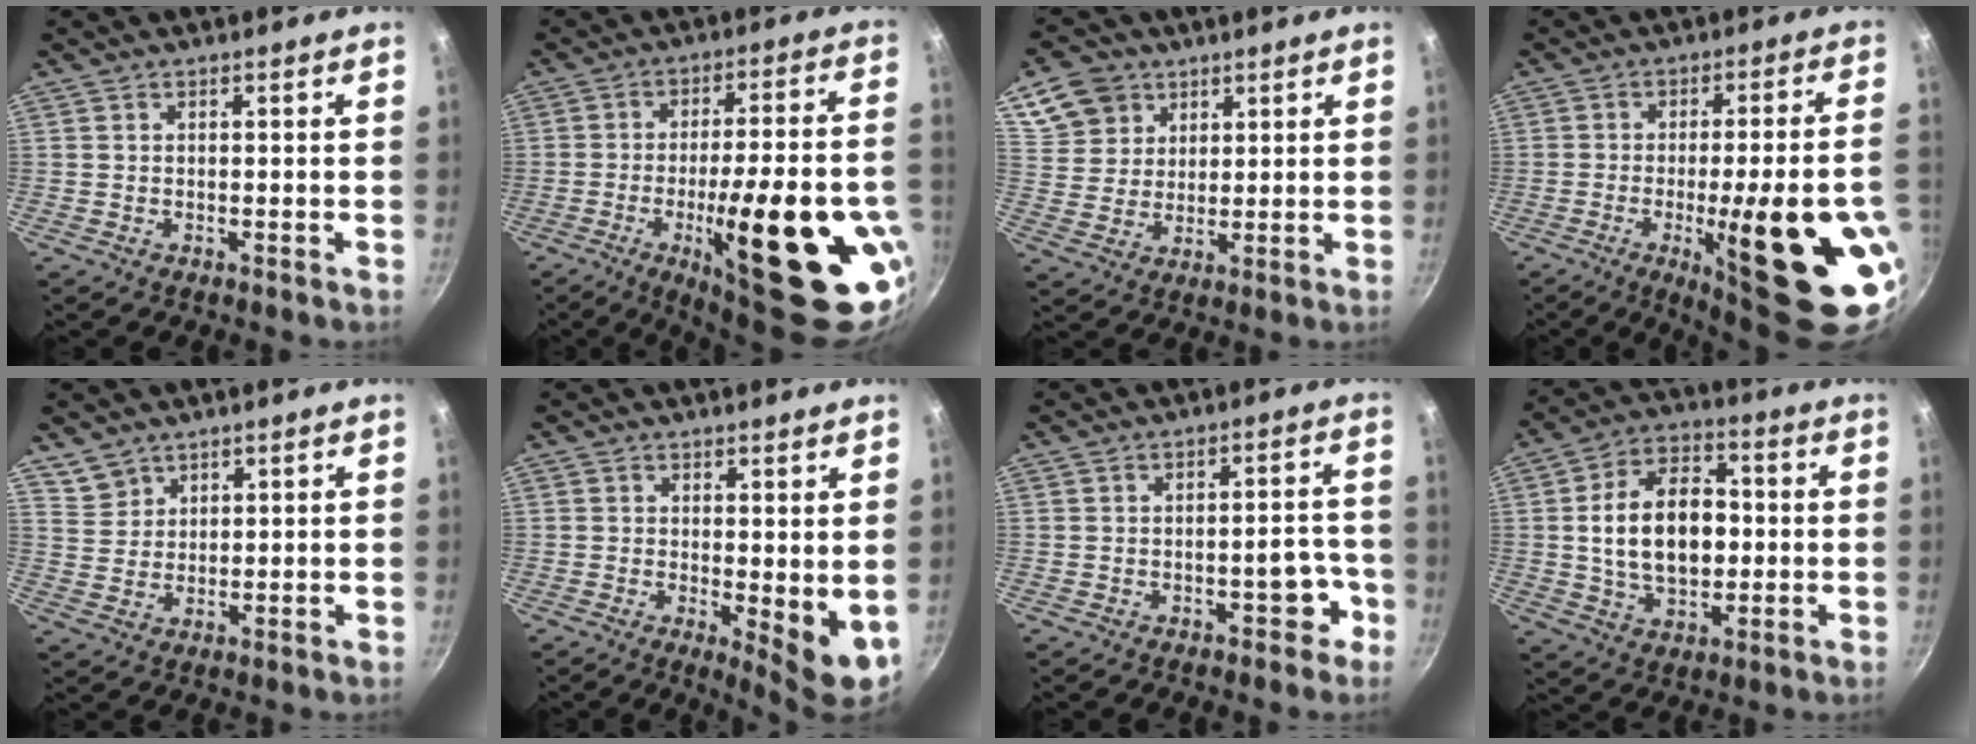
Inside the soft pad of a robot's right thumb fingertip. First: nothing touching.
{"total": 28.4, "force": [-9.7, 8.3, 25.4], "torque": [-0.311, 0.021, -0.127]}
{"total": 9.5, "force": [5.1, 7.5, 2.7], "torque": [-0.028, -0.004, 0.100]}
{"total": 23.4, "force": [-7.1, 5.1, 21.7], "torque": [-0.272, 0.015, -0.083]}
{"total": 4.2, "force": [3.2, 2.7, 0.3], "torque": [0.011, 0.000, 0.067]}
{"total": 6.9, "force": [0.4, 2.6, 6.3], "torque": [-0.079, -0.017, 0.012]}
{"total": 5.3, "force": [-2.6, 2.6, 3.9], "torque": [-0.016, 0.034, -0.029]}
{"total": 16.0, "force": [0.4, 10.4, 12.2], "torque": [-0.174, 0.019, 0.003]}